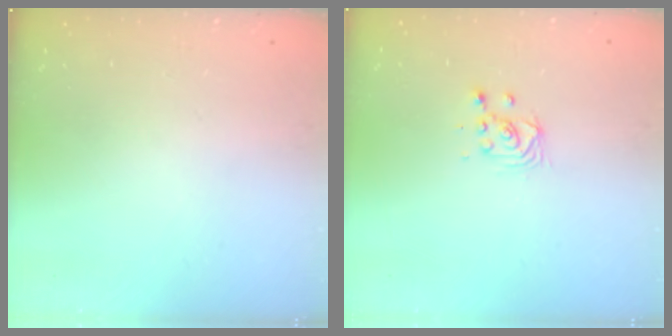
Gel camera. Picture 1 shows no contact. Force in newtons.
{"total": 3.3, "press": 3.3, "slide": 0.4}